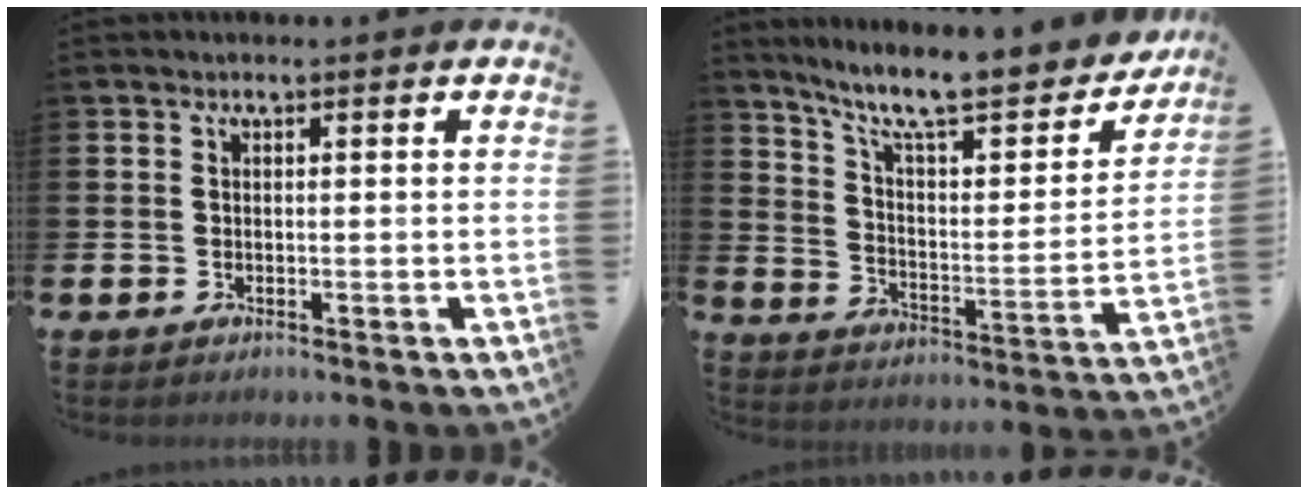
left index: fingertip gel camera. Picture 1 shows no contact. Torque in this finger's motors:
{"motor_torque": [0.43, -0.59, 1.04, 0.21]}